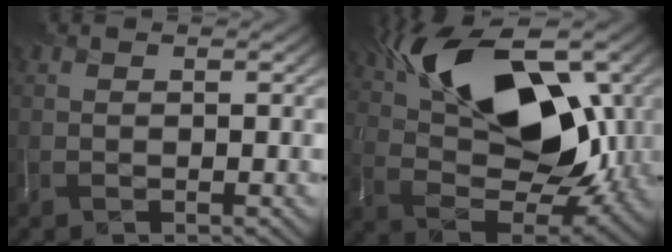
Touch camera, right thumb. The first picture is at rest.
{"total": 16.2, "force": [6.3, 8.5, 12.2], "torque": [-0.200, 0.018, 0.106]}